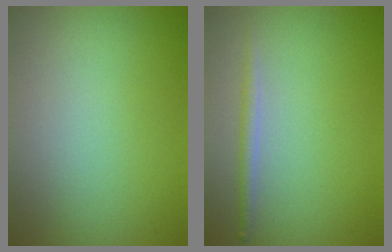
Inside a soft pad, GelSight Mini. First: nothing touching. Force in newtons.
{"total": 1.2, "press": 1.2, "slide": 0.0}